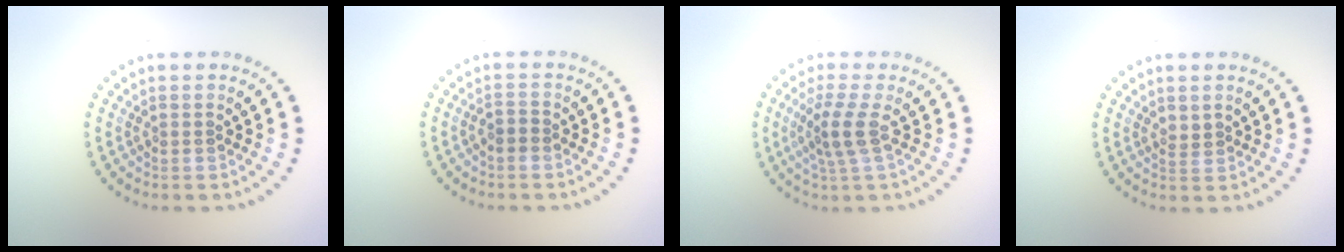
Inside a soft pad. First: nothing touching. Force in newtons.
{"total": 1.3, "press": 1.1, "slide": 0.7}
{"total": 2.8, "press": 2.4, "slide": 1.4}
{"total": 1.0, "press": 0.9, "slide": 0.5}